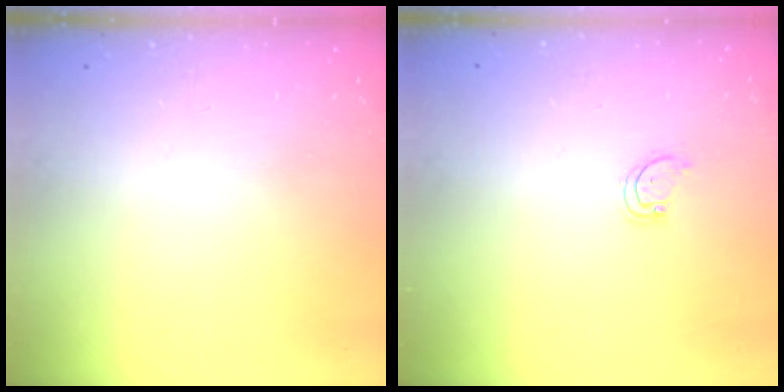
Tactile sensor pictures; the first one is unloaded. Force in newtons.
{"total": 2.3, "press": 2.3, "slide": 0.1}